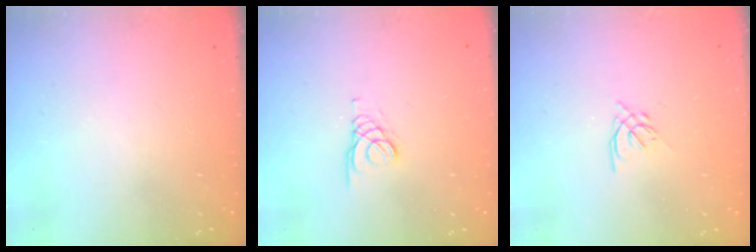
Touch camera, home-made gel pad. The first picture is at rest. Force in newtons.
{"total": 1.6, "press": 1.5, "slide": 0.2}
{"total": 1.3, "press": 1.1, "slide": 0.6}